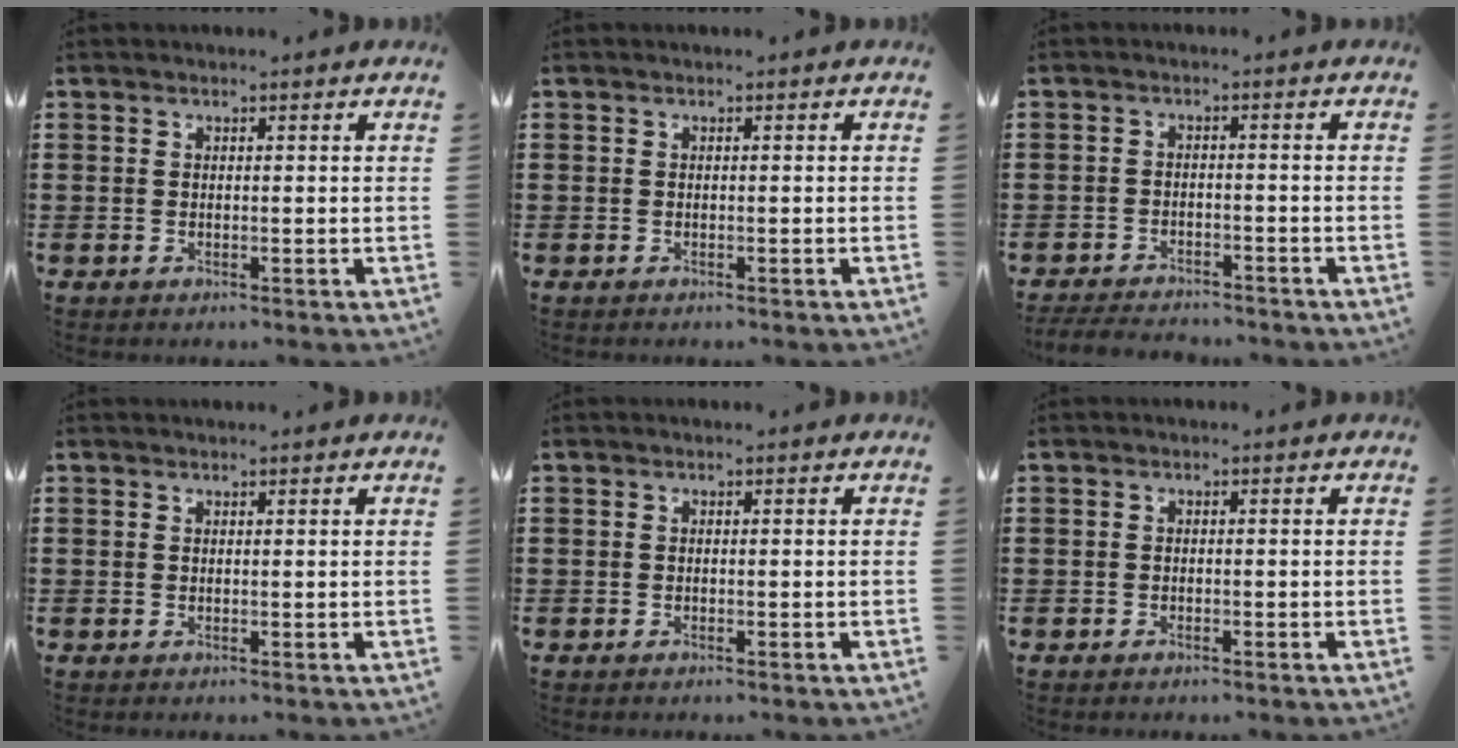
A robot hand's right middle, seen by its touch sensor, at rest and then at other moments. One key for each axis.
{"total": 0.5, "fx": -0.5, "fy": 0.3, "fz": 0.0, "tx": 0.000, "ty": 0.002, "tz": -0.011}
{"total": 3.6, "fx": -3.6, "fy": 0.7, "fz": 0.4, "tx": -0.015, "ty": 0.001, "tz": -0.078}
{"total": 0.0}
{"total": 0.7, "fx": -0.6, "fy": 0.3, "fz": 0.1, "tx": -0.003, "ty": 0.001, "tz": -0.013}
{"total": 1.0, "fx": -0.8, "fy": 0.5, "fz": 0.1, "tx": -0.004, "ty": 0.002, "tz": -0.018}